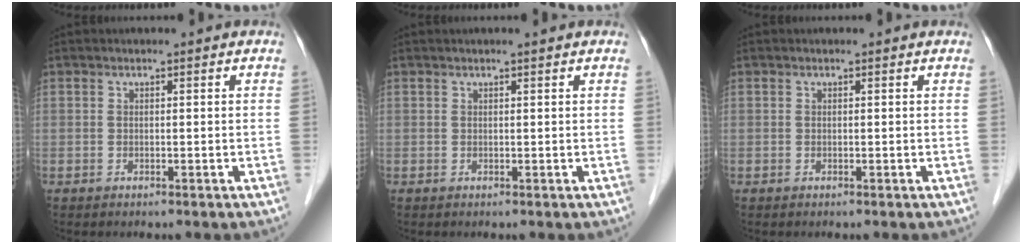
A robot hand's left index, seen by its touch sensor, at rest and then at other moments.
{"total": 1.3, "force": [1.1, -0.1, 0.8], "torque": [-0.011, 0.010, 0.018]}
{"total": 0.0}